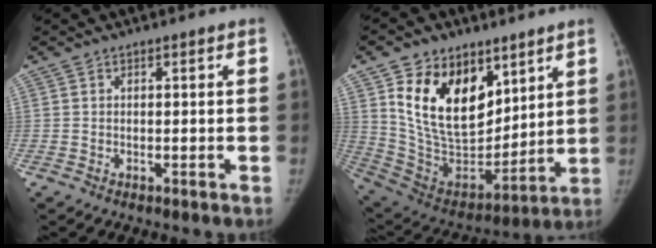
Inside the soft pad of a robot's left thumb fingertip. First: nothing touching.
{"total": 21.1, "force": [9.7, 13.4, 13.2], "torque": [-0.185, -0.052, 0.191]}